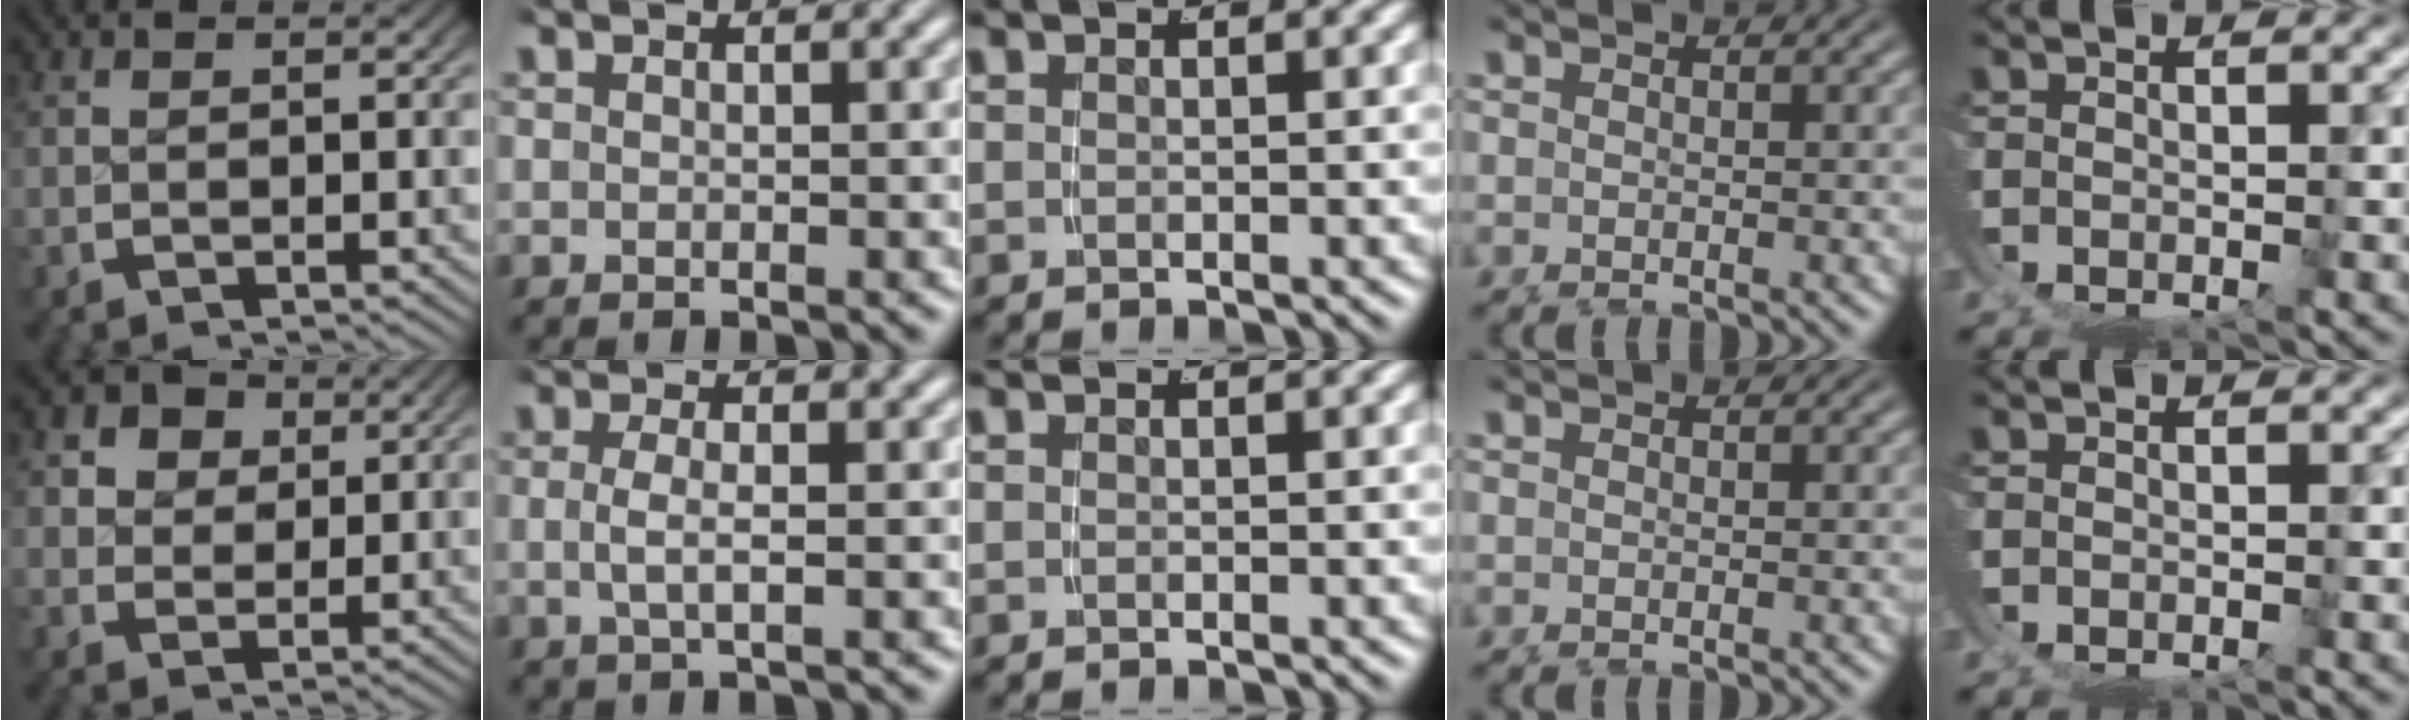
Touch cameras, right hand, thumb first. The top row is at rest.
{"thumb": {"total": 4.6, "force": [1.4, 3.9, 1.9], "torque": [-0.033, -0.011, 0.024]}, "index": {"total": 2.1, "force": [-0.1, 0.2, 2.0], "torque": [-0.049, -0.010, 0.005]}}